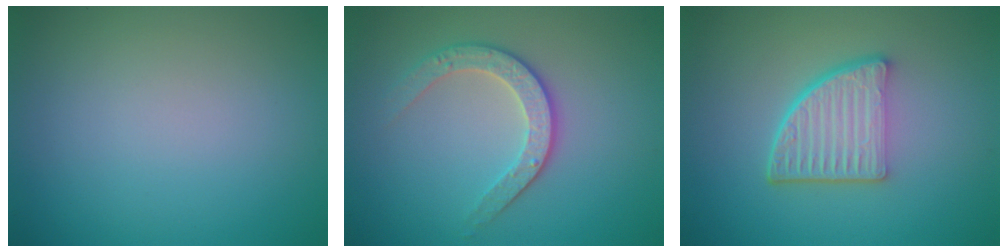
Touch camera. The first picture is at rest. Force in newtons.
{"total": 2.9, "press": 2.7, "slide": 1.1}
{"total": 5.4, "press": 3.9, "slide": 3.8}